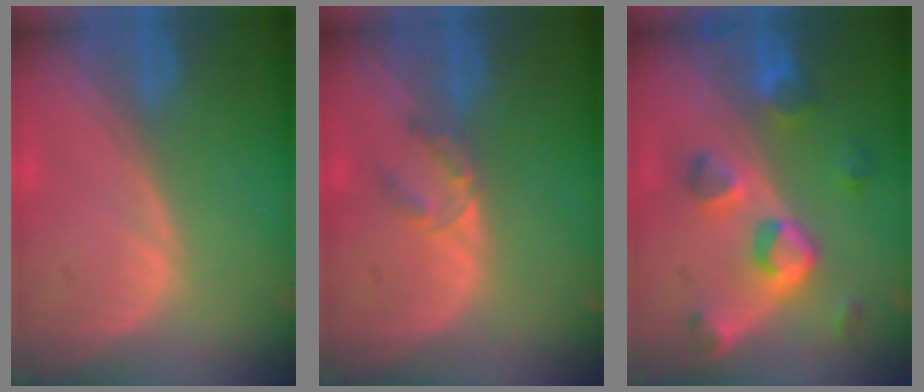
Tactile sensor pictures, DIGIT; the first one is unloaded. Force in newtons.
{"total": 2.7, "press": 2.5, "slide": 1.0}
{"total": 7.6, "press": 7.2, "slide": 2.5}